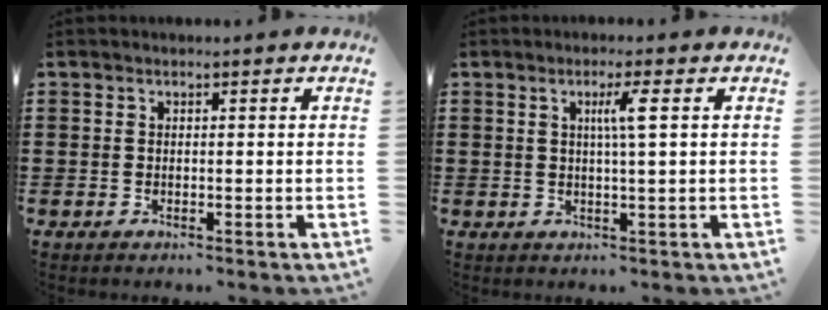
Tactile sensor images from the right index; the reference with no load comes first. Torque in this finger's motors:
{"motor_torque": [0.55, -0.11, 0.11, 0.10]}